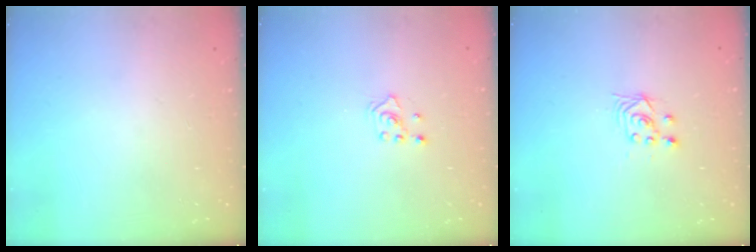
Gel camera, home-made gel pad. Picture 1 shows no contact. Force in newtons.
{"total": 2.4, "press": 2.2, "slide": 0.8}
{"total": 3.5, "press": 3.0, "slide": 1.7}